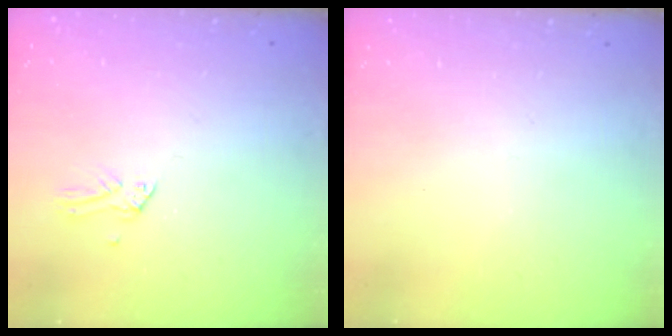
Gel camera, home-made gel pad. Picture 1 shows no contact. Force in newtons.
{"total": 0.0}